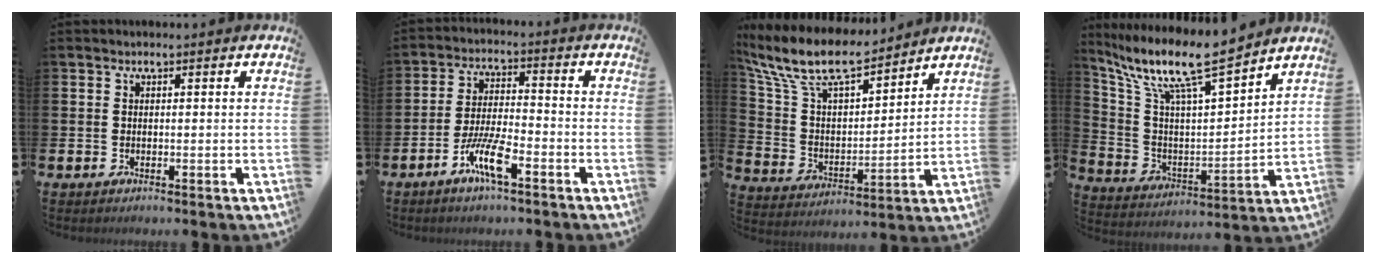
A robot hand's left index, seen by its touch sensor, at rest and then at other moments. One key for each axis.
{"total": 6.5, "fx": -3.3, "fy": 1.2, "fz": 5.5, "tx": -0.117, "ty": -0.005, "tz": -0.063}
{"total": 10.8, "fx": 9.5, "fy": 2.7, "fz": 4.5, "tx": -0.132, "ty": -0.056, "tz": 0.164}
{"total": 11.0, "fx": 9.5, "fy": 1.3, "fz": 5.4, "tx": -0.138, "ty": -0.064, "tz": 0.157}